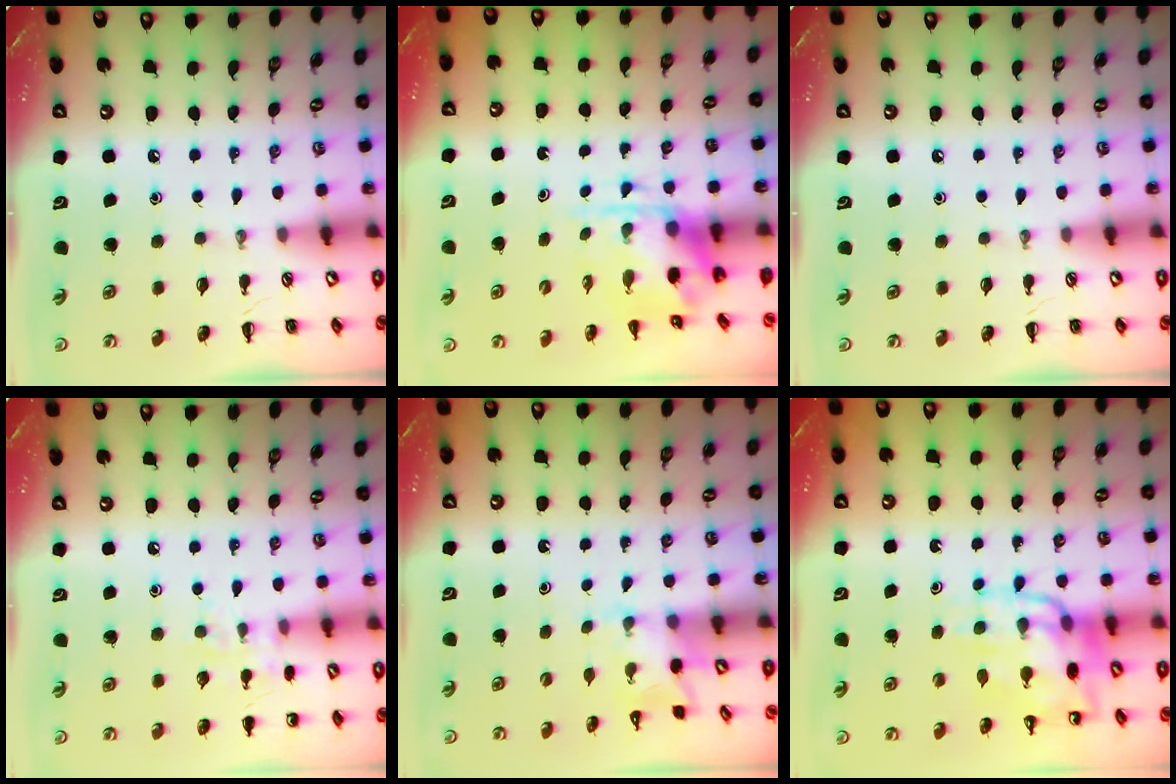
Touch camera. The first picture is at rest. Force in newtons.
{"total": 3.9, "press": 3.8, "slide": 0.7}
{"total": 0.0}
{"total": 6.9, "press": 6.8, "slide": 1.2}
{"total": 2.2, "press": 2.1, "slide": 0.7}
{"total": 13.6, "press": 13.3, "slide": 3.0}